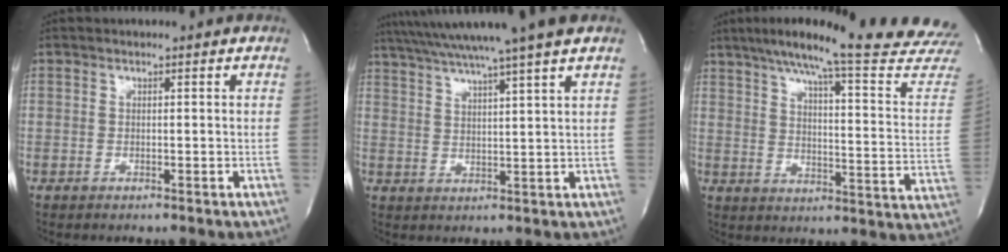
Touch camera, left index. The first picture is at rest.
{"total": 14.0, "force": [11.6, -2.1, 7.6], "torque": [-0.135, 0.002, 0.164]}
{"total": 27.5, "force": [24.4, -0.3, 12.7], "torque": [-0.193, -0.090, 0.302]}